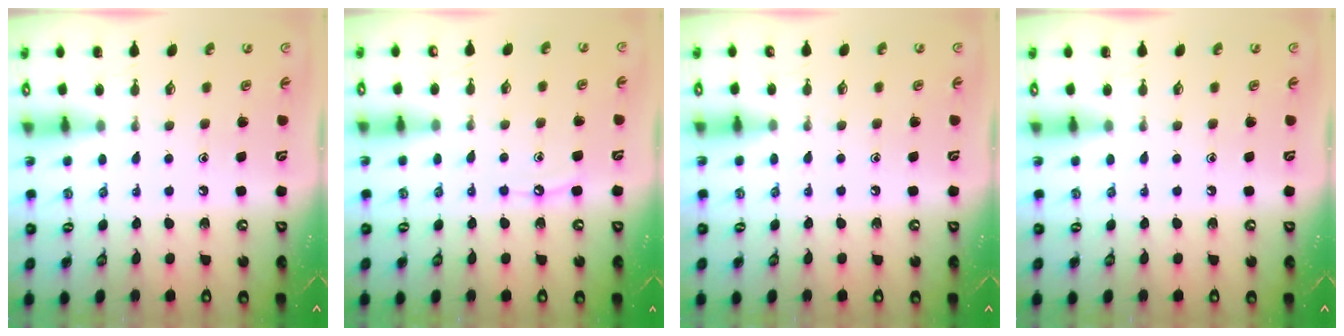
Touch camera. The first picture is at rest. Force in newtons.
{"total": 7.3, "press": 7.2, "slide": 0.7}
{"total": 3.9, "press": 3.9, "slide": 0.5}
{"total": 0.0}